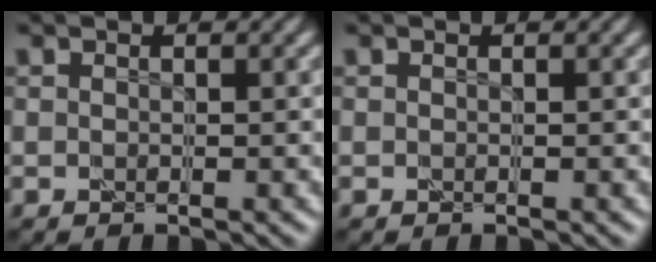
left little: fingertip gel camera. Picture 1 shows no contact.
{"total": 0.0}